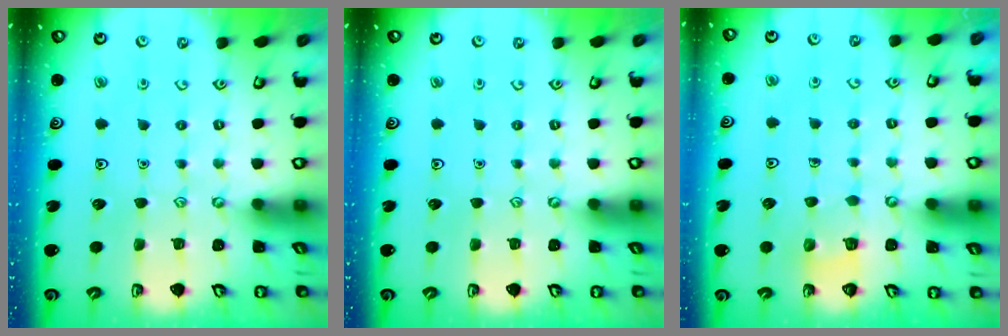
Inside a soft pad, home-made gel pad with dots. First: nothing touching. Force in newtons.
{"total": 0.0}
{"total": 3.2, "press": 3.2, "slide": 0.2}